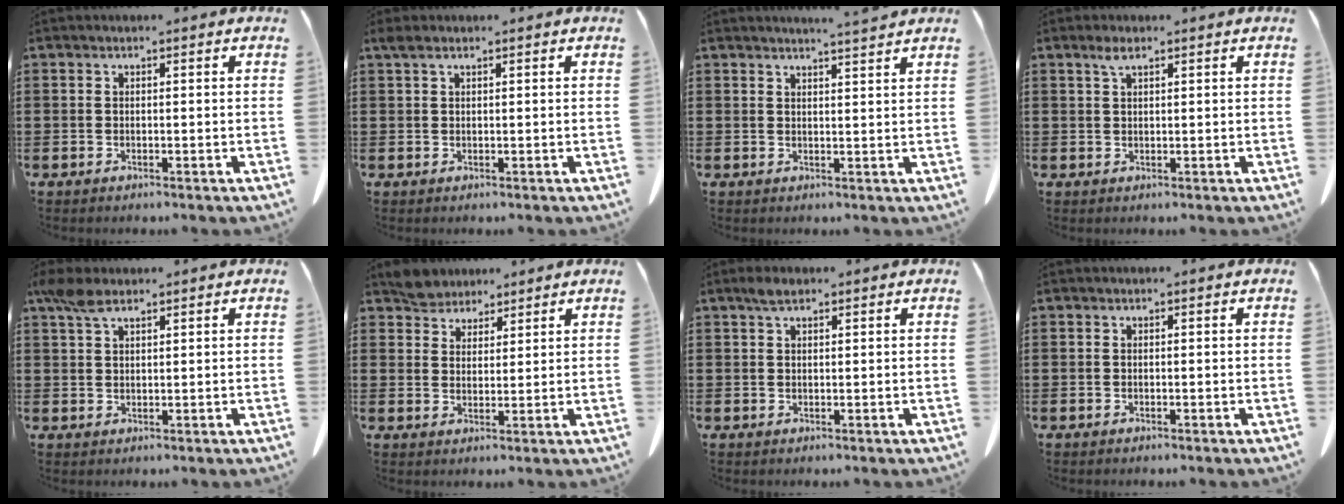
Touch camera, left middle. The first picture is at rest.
{"total": 1.2, "force": [0.7, 0.5, 0.9], "torque": [-0.021, 0.002, 0.013]}
{"total": 2.7, "force": [2.6, -0.5, 0.5], "torque": [-0.015, -0.008, 0.049]}
{"total": 1.8, "force": [1.1, 0.6, 1.3], "torque": [-0.030, 0.000, 0.021]}
{"total": 4.2, "force": [2.7, 1.6, 2.7], "torque": [-0.060, 0.004, 0.051]}
{"total": 4.4, "force": [3.9, 1.9, 0.3], "torque": [-0.022, -0.001, 0.077]}
{"total": 2.0, "force": [1.3, 0.7, 1.3], "torque": [-0.029, 0.003, 0.024]}
{"total": 0.0}